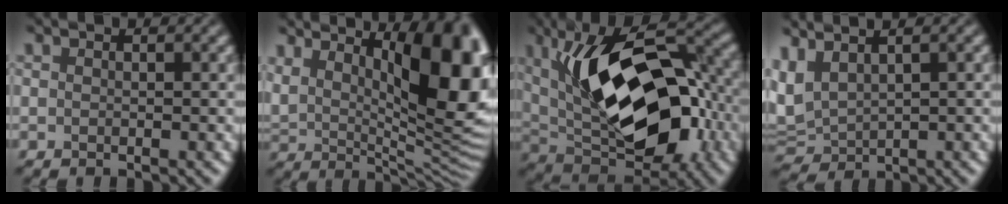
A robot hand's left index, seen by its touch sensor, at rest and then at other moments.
{"total": 16.1, "force": [6.1, 7.6, 12.9], "torque": [-0.167, 0.013, 0.098]}
{"total": 13.4, "force": [0.4, 6.8, 11.6], "torque": [-0.160, 0.009, -0.001]}
{"total": 4.0, "force": [1.9, 2.1, 2.9], "torque": [-0.078, 0.010, 0.042]}